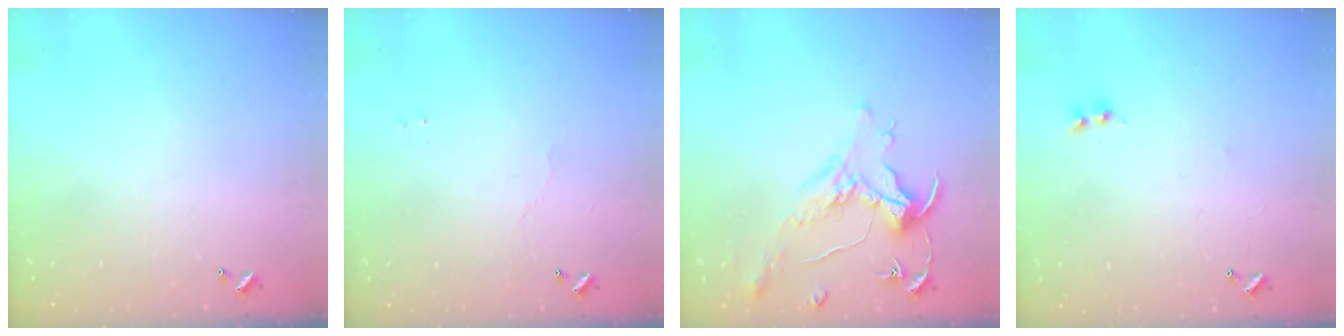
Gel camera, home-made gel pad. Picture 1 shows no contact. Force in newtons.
{"total": 1.8, "press": 1.8, "slide": 0.4}
{"total": 1.6, "press": 1.4, "slide": 0.7}
{"total": 1.5, "press": 1.4, "slide": 0.5}